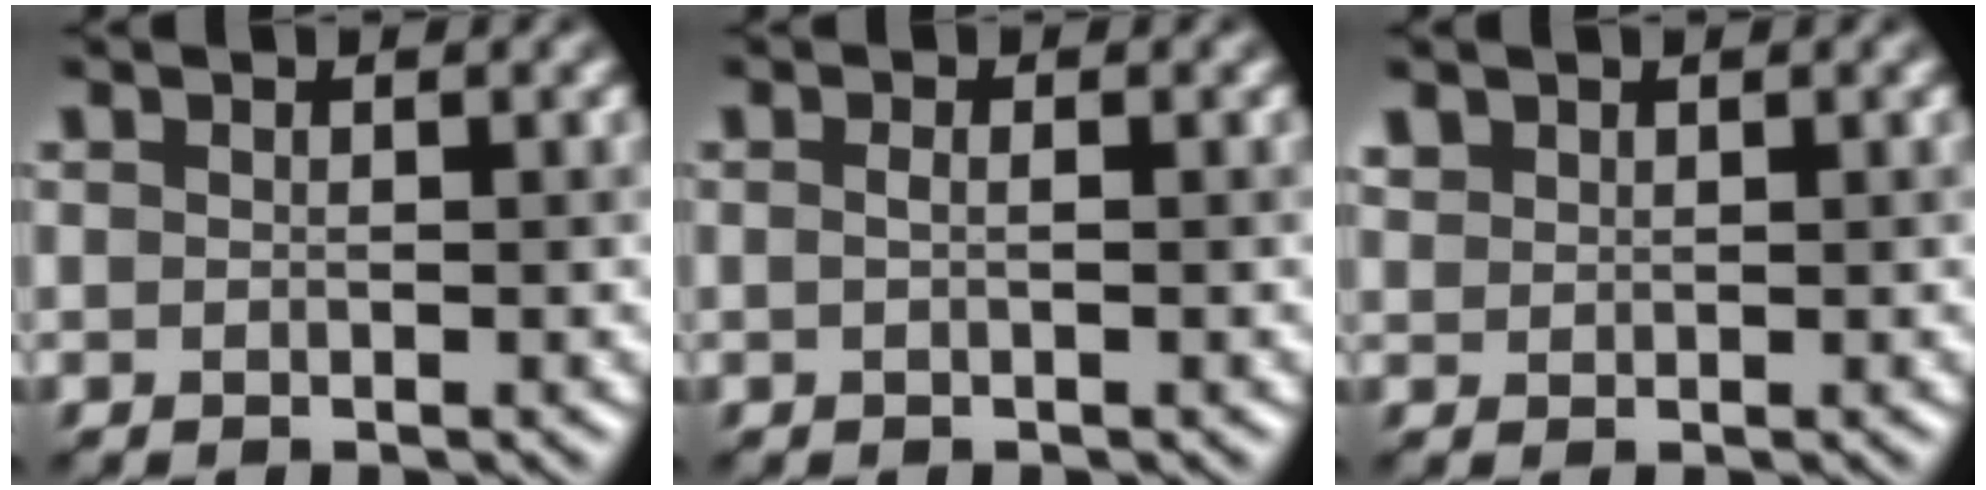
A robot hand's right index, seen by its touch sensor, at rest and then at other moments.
{"total": 0.7, "force": [0.0, 0.1, 0.7], "torque": [-0.016, 0.001, 0.000]}
{"total": 1.1, "force": [0.8, 0.7, 0.1], "torque": [-0.004, 0.002, 0.020]}